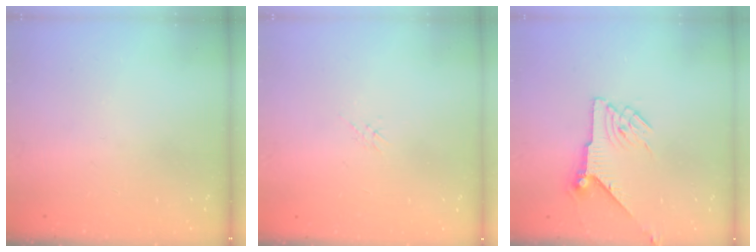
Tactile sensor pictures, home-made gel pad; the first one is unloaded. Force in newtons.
{"total": 1.7, "press": 1.6, "slide": 0.4}
{"total": 7.7, "press": 7.7, "slide": 0.2}